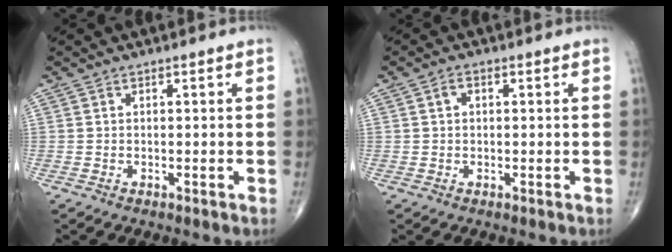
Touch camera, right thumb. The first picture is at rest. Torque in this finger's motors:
{"motor_torque": [-0.27, 0.31, -0.12, 0.22, 0.04]}